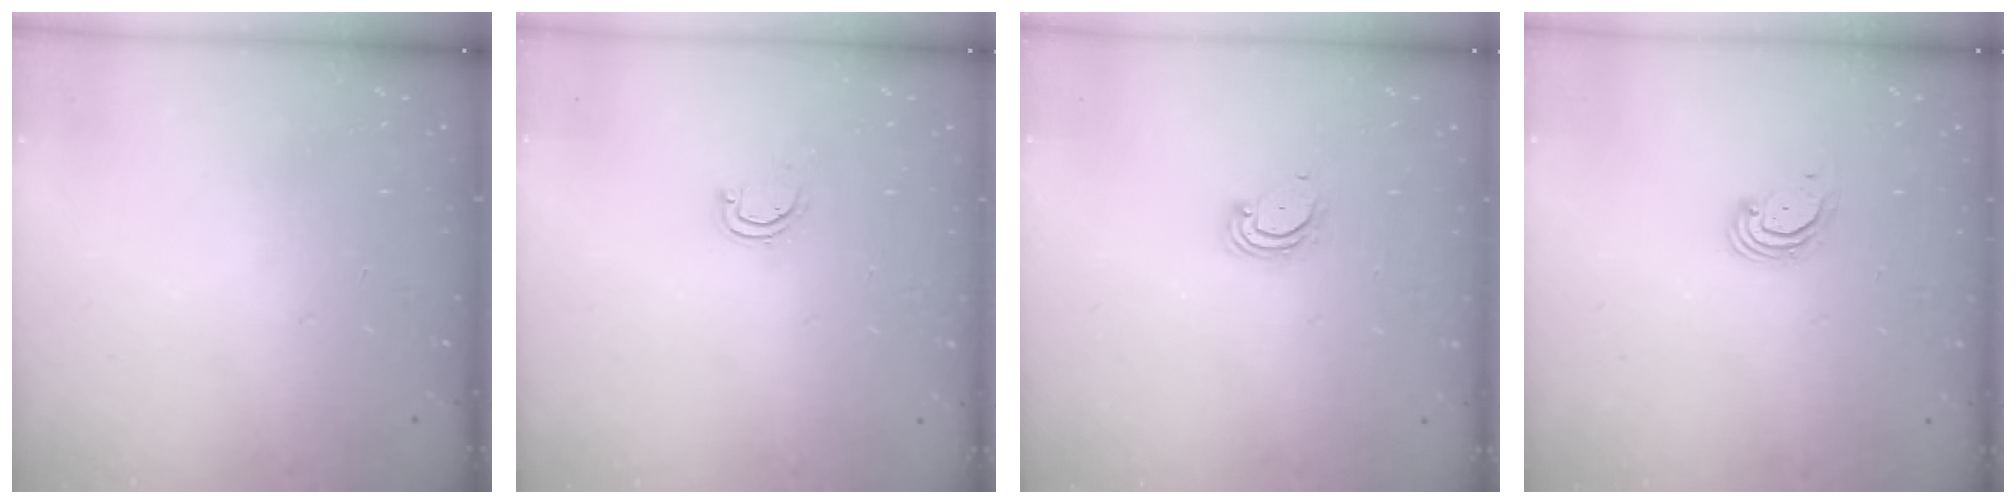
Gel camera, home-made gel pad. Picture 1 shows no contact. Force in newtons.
{"total": 3.1, "press": 3.1, "slide": 0.2}
{"total": 3.2, "press": 3.2, "slide": 0.3}
{"total": 3.0, "press": 3.0, "slide": 0.3}